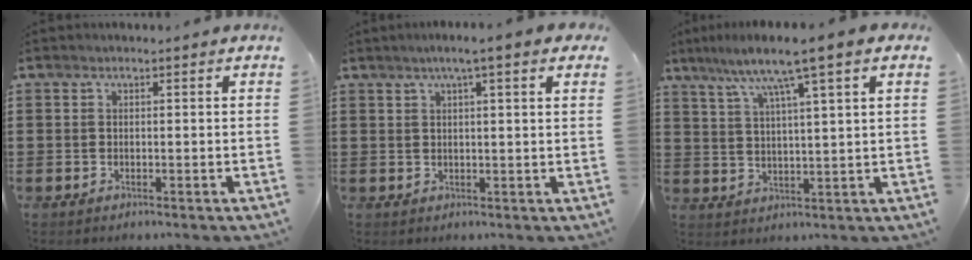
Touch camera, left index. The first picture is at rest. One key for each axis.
{"total": 3.5, "fx": 2.0, "fy": -0.1, "fz": 2.8, "tx": -0.059, "ty": 0.003, "tz": 0.034}
{"total": 7.1, "fx": 4.8, "fy": -0.2, "fz": 5.2, "tx": -0.119, "ty": -0.016, "tz": 0.076}